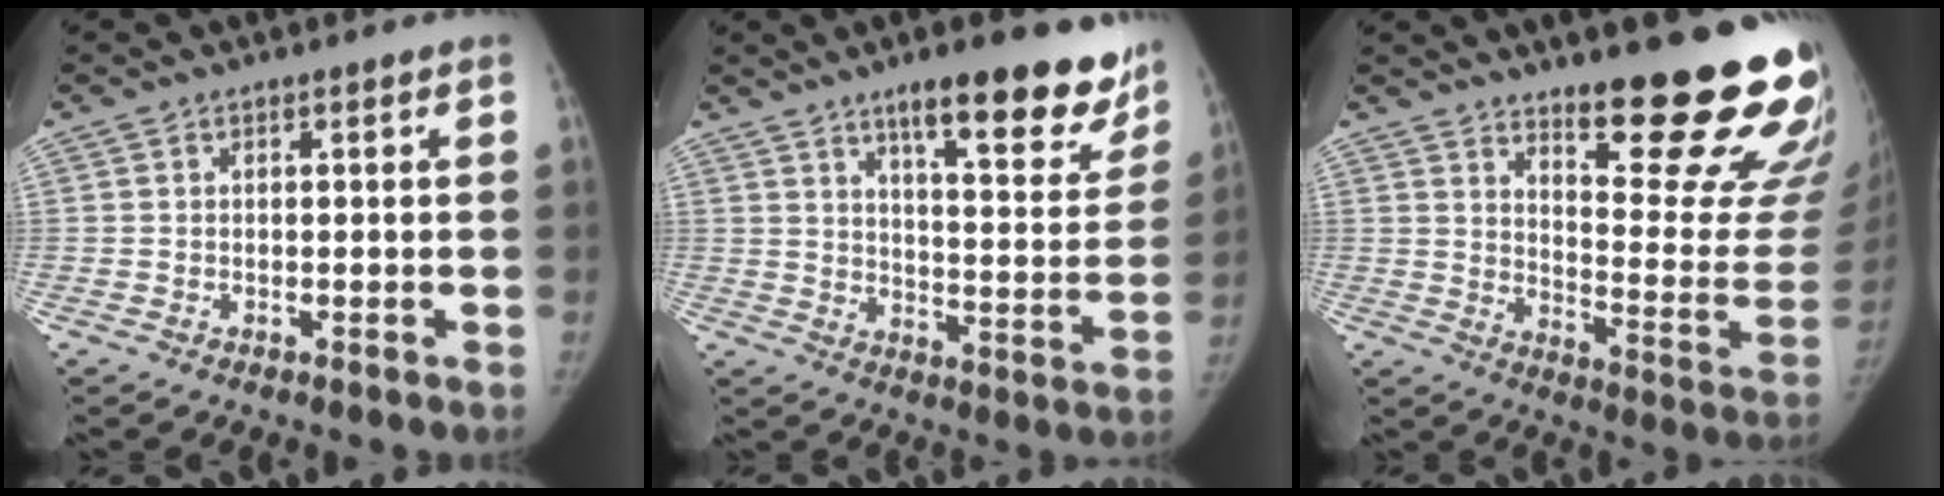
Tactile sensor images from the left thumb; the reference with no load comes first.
{"total": 18.3, "force": [12.7, 5.1, 12.1], "torque": [-0.112, -0.072, 0.180]}
{"total": 23.2, "force": [17.0, 4.5, 15.2], "torque": [-0.169, -0.149, 0.230]}